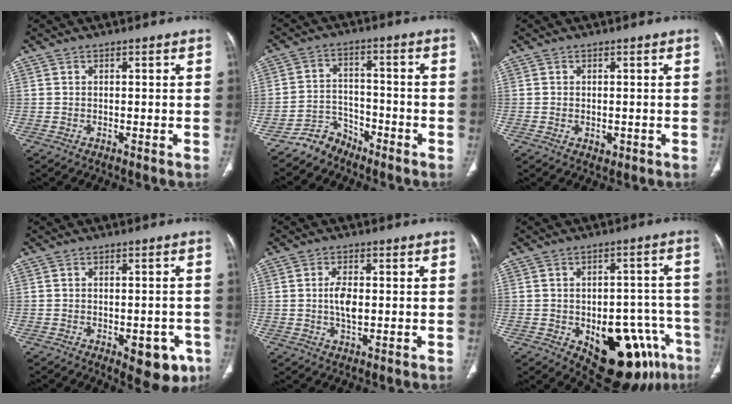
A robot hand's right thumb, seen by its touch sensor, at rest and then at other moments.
{"total": 5.8, "force": [-5.0, 3.0, 0.1], "torque": [0.015, 0.048, -0.097]}
{"total": 1.8, "force": [-0.4, 1.4, 1.1], "torque": [-0.013, -0.001, -0.001]}
{"total": 8.3, "force": [-3.6, 4.2, 6.1], "torque": [-0.047, 0.009, -0.037]}
{"total": 4.5, "force": [0.0, 2.2, 3.9], "torque": [-0.075, 0.000, 0.000]}
{"total": 18.9, "force": [-8.6, 9.6, 13.8], "torque": [-0.113, 0.046, -0.098]}